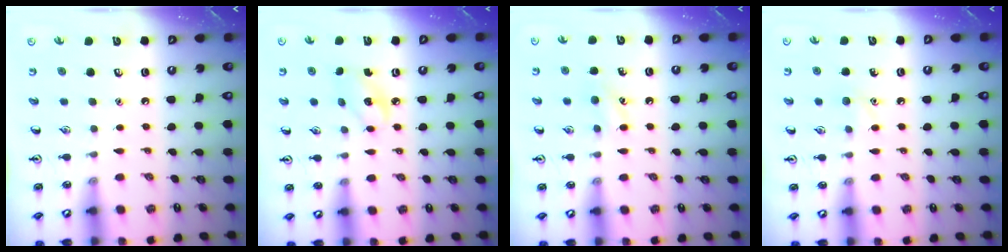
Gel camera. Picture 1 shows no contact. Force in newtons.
{"total": 3.0, "press": 2.9, "slide": 0.8}
{"total": 7.1, "press": 6.8, "slide": 2.1}
{"total": 5.9, "press": 5.6, "slide": 1.7}